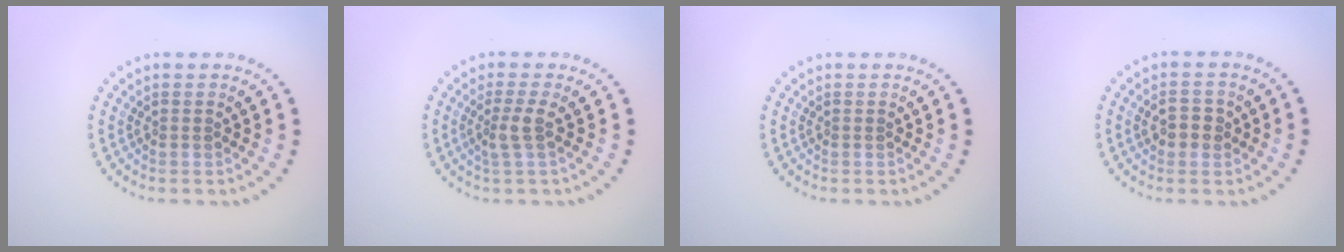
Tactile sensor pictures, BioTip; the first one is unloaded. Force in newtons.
{"total": 1.9, "press": 1.4, "slide": 1.3}
{"total": 0.0}
{"total": 2.1, "press": 2.1, "slide": 0.3}